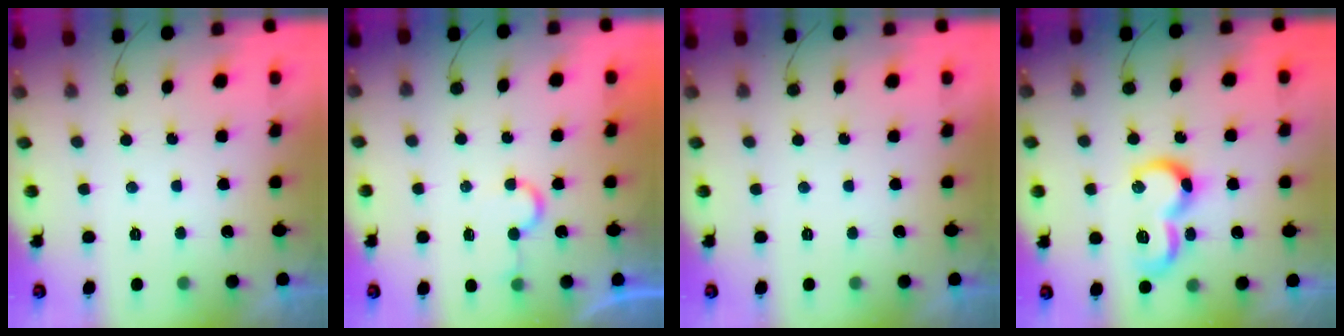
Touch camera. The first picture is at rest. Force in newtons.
{"total": 5.4, "press": 5.4, "slide": 0.4}
{"total": 0.0}
{"total": 12.9, "press": 12.8, "slide": 1.1}